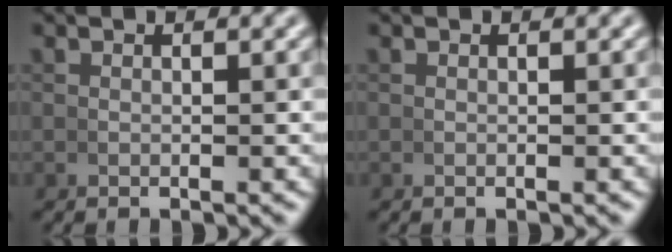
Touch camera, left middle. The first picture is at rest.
{"total": 0.0}